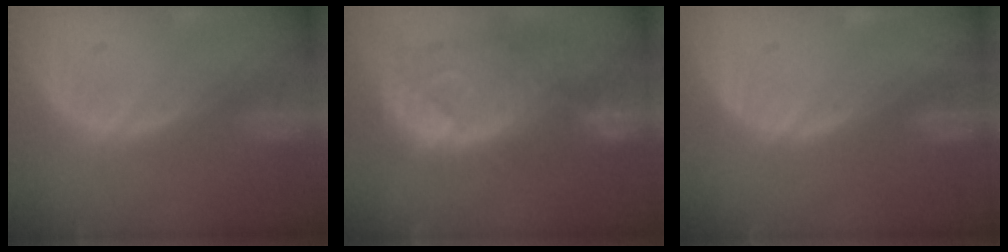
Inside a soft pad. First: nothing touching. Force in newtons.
{"total": 11.3, "press": 9.9, "slide": 5.4}
{"total": 0.0}